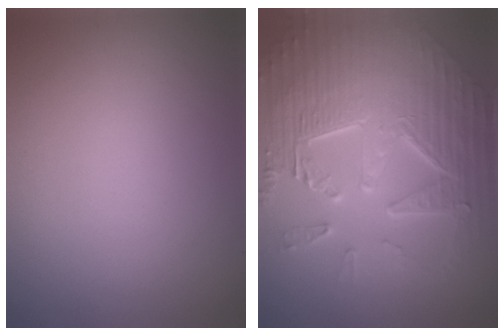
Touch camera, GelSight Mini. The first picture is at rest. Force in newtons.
{"total": 9.8, "press": 6.7, "slide": 7.2}